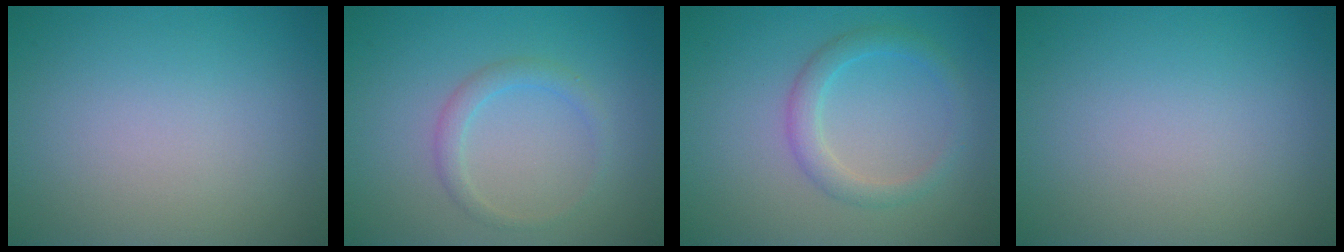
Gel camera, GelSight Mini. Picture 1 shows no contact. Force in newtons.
{"total": 1.6, "press": 1.6, "slide": 0.1}
{"total": 2.4, "press": 2.4, "slide": 0.1}
{"total": 0.0}